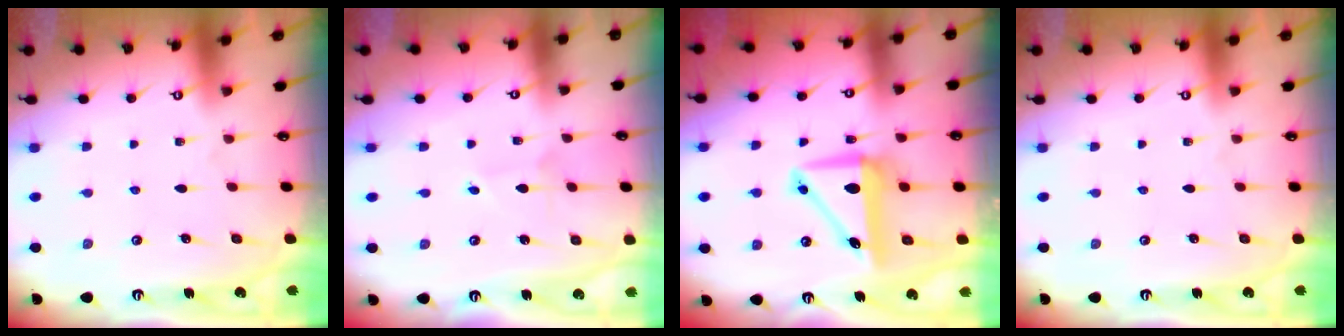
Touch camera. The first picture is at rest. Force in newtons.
{"total": 2.2, "press": 2.1, "slide": 0.3}
{"total": 8.8, "press": 8.6, "slide": 2.0}
{"total": 0.0}